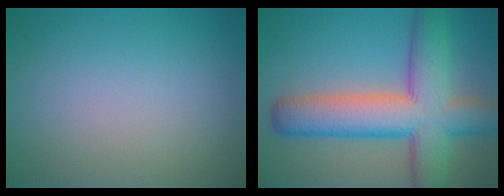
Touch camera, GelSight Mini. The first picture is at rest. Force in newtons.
{"total": 10.5, "press": 10.5, "slide": 0.5}